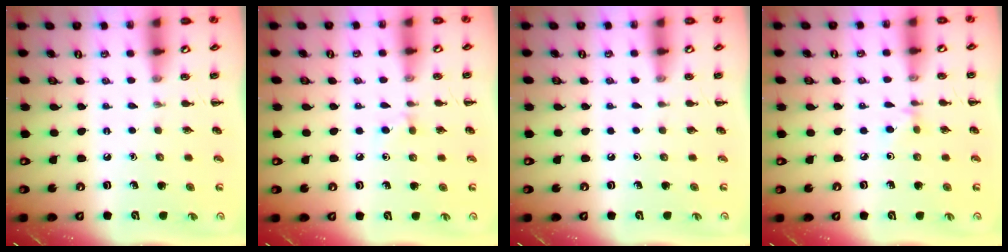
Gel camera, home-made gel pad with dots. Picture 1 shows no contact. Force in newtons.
{"total": 4.3, "press": 4.0, "slide": 1.5}
{"total": 0.0}
{"total": 3.0, "press": 2.7, "slide": 1.2}